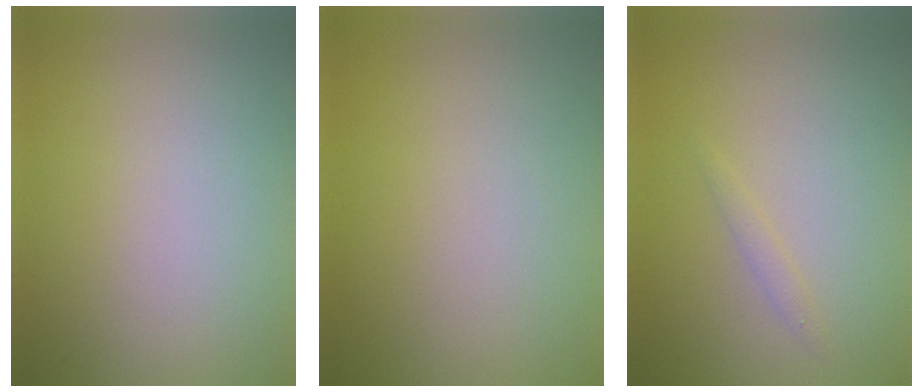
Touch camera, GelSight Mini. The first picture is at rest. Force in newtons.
{"total": 0.0}
{"total": 0.8, "press": 0.8, "slide": 0.1}